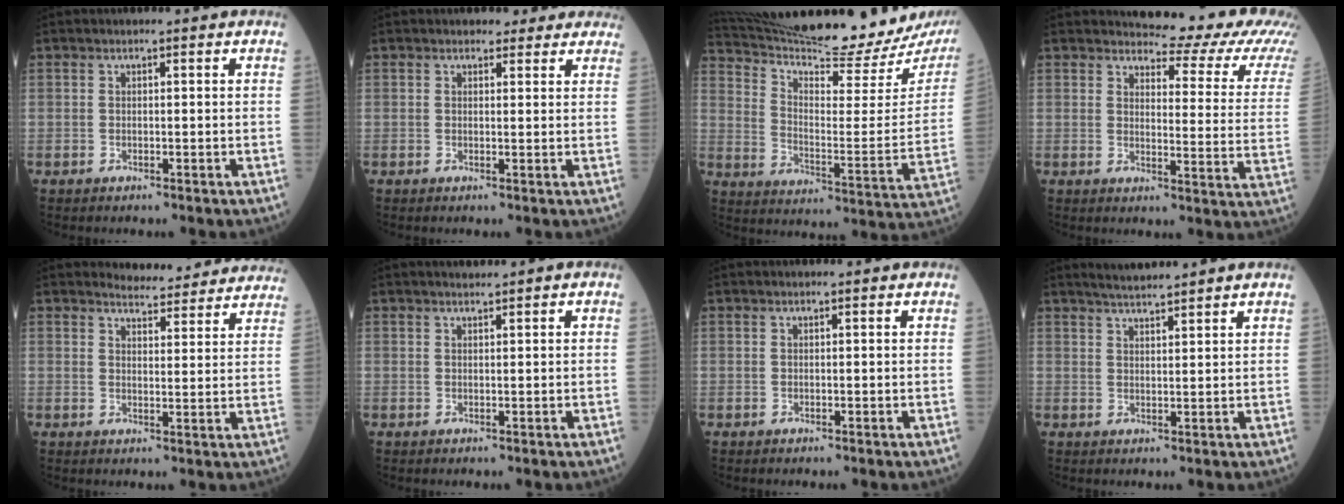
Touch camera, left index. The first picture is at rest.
{"total": 3.7, "force": [3.2, 1.8, 0.5], "torque": [0.006, 0.008, 0.027]}
{"total": 26.5, "force": [24.4, 2.3, 10.2], "torque": [-0.173, -0.085, 0.332]}
{"total": 12.9, "force": [12.3, 2.1, 3.3], "torque": [-0.023, -0.061, 0.117]}
{"total": 10.4, "force": [10.2, 1.7, 0.9], "torque": [0.007, -0.006, 0.106]}
{"total": 0.8, "force": [0.6, 0.0, 0.4], "torque": [-0.006, 0.007, 0.014]}
{"total": 0.0}
{"total": 3.9, "force": [3.6, -0.7, 1.3], "torque": [-0.022, 0.009, 0.065]}